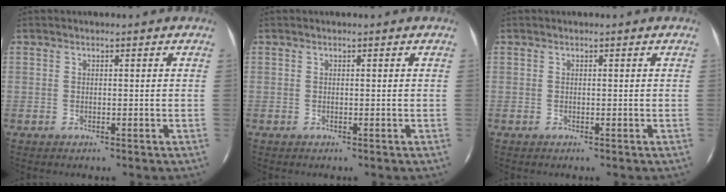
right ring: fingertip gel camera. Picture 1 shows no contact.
{"total": 0.0}
{"total": 0.0}